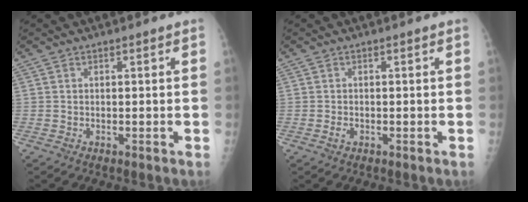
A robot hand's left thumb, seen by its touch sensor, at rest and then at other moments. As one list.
[{"total": 0.9, "force": [-0.3, 0.6, 0.6], "torque": [-0.012, 0.002, -0.006]}]